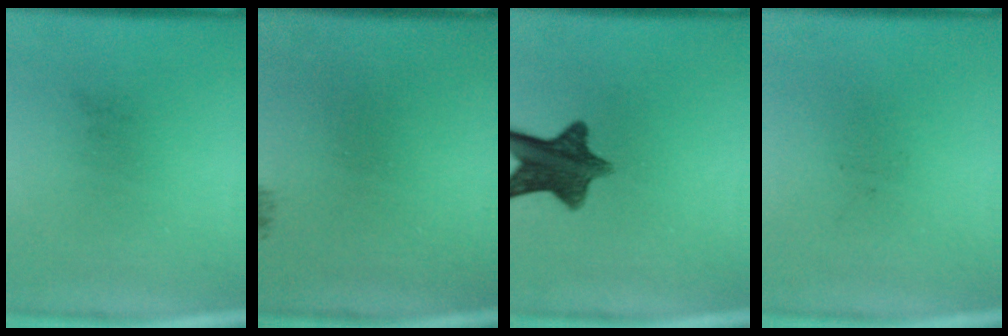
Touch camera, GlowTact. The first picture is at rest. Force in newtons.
{"total": 0.7}
{"total": 10.4}
{"total": 0.0}